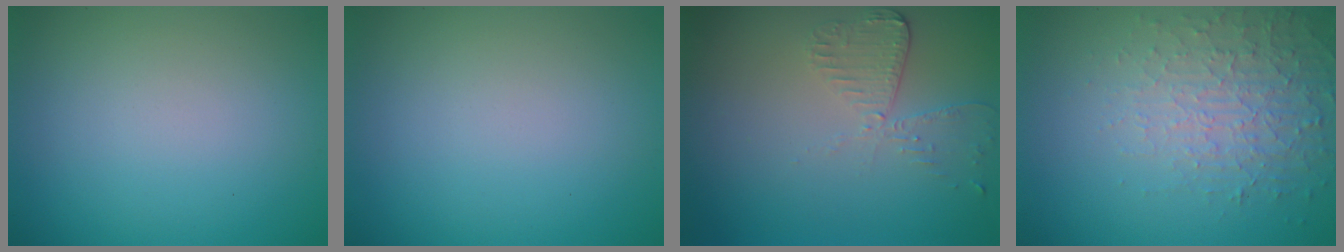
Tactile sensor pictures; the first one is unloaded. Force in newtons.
{"total": 0.0}
{"total": 2.6, "press": 2.3, "slide": 1.1}
{"total": 4.2, "press": 3.1, "slide": 2.7}